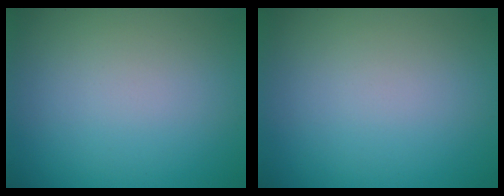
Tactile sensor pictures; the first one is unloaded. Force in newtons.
{"total": 0.0}